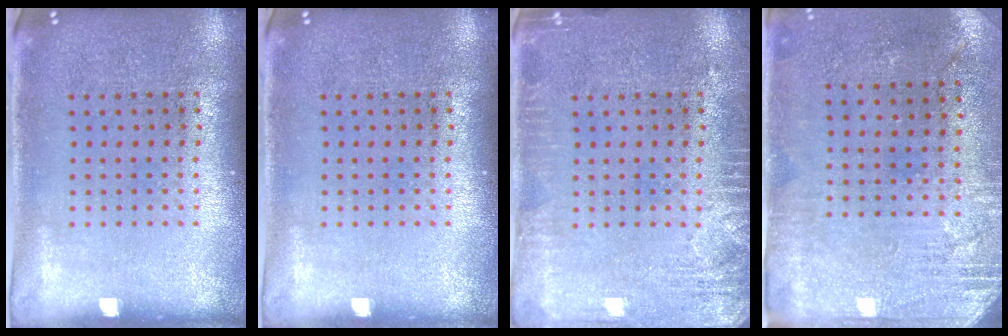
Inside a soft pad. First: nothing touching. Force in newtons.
{"total": 0.0}
{"total": 2.7, "press": 2.7, "slide": 0.4}
{"total": 2.8, "press": 2.4, "slide": 1.5}